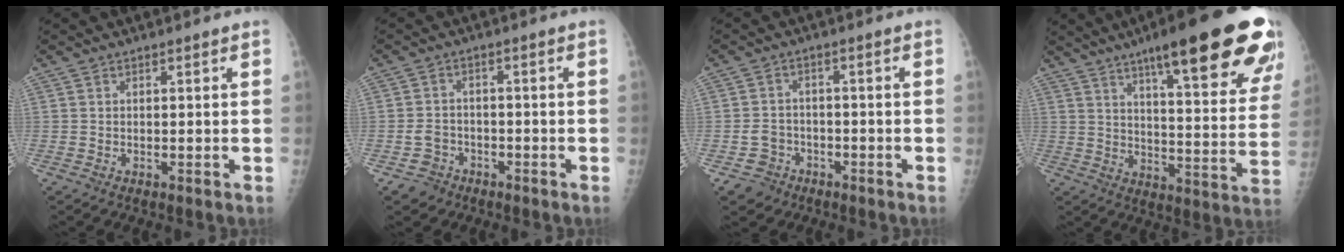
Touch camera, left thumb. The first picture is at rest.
{"total": 4.3, "force": [-2.6, 3.4, 0.4], "torque": [0.005, 0.020, -0.044]}
{"total": 4.8, "force": [-2.7, 4.0, 0.3], "torque": [0.011, 0.020, -0.045]}
{"total": 27.1, "force": [16.8, 5.2, 20.7], "torque": [-0.249, -0.050, 0.229]}